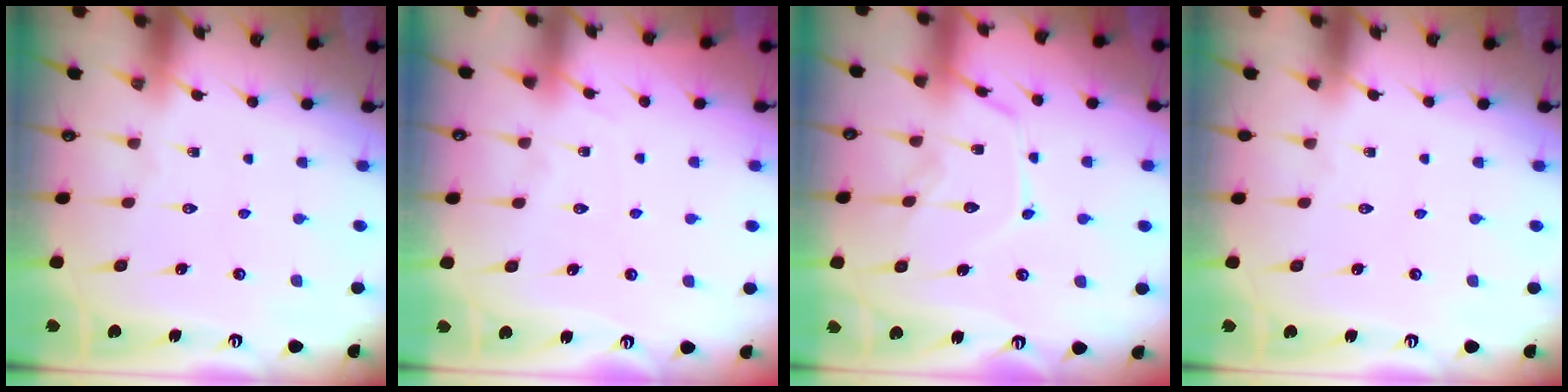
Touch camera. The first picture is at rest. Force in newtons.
{"total": 3.9, "press": 3.9, "slide": 0.6}
{"total": 12.9, "press": 12.8, "slide": 0.9}
{"total": 0.0}